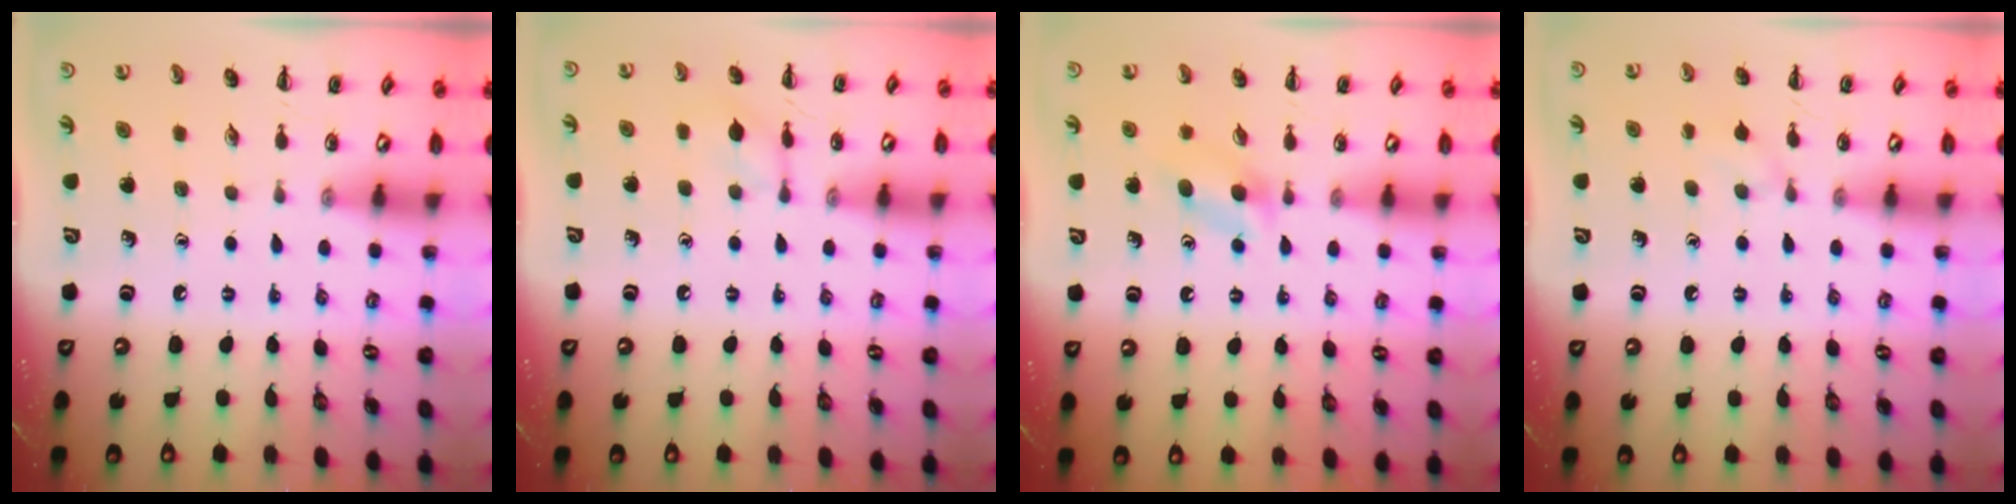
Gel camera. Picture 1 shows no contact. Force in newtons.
{"total": 5.7, "press": 5.7, "slide": 0.3}
{"total": 3.2, "press": 3.0, "slide": 1.3}
{"total": 6.4, "press": 6.1, "slide": 1.7}